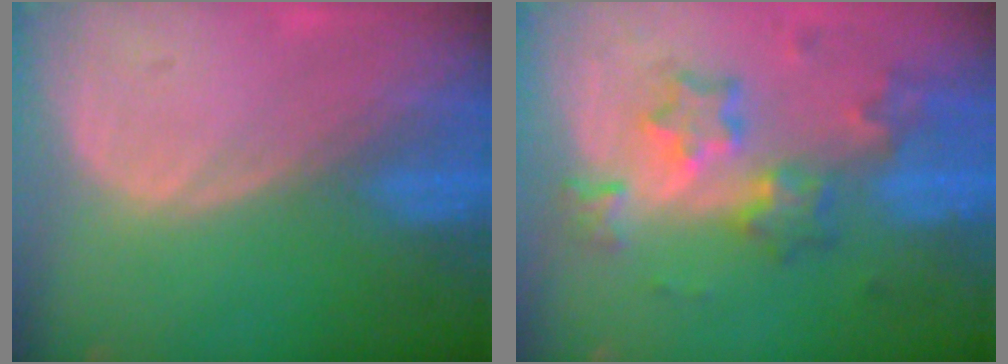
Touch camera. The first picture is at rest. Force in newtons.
{"total": 8.4, "press": 7.3, "slide": 4.1}